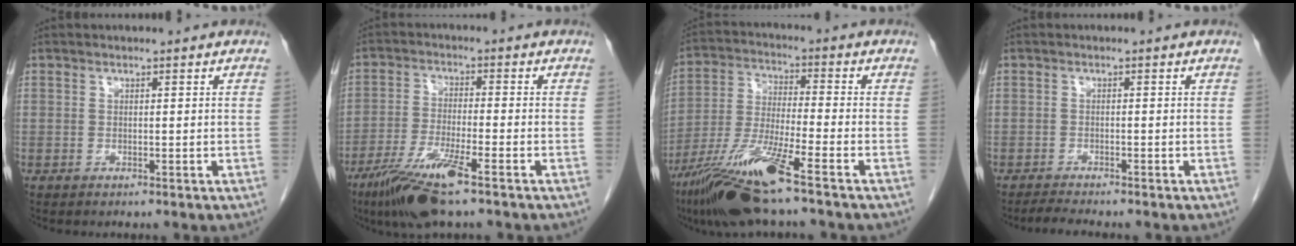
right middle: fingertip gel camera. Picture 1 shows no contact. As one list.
[{"total": 10.0, "force": [-6.3, 0.5, 7.8], "torque": [-0.159, -0.025, -0.116]}, {"total": 13.2, "force": [-8.5, -0.1, 10.1], "torque": [-0.208, -0.033, -0.159]}, {"total": 2.6, "force": [-2.4, -0.3, 0.9], "torque": [-0.026, -0.013, -0.041]}]